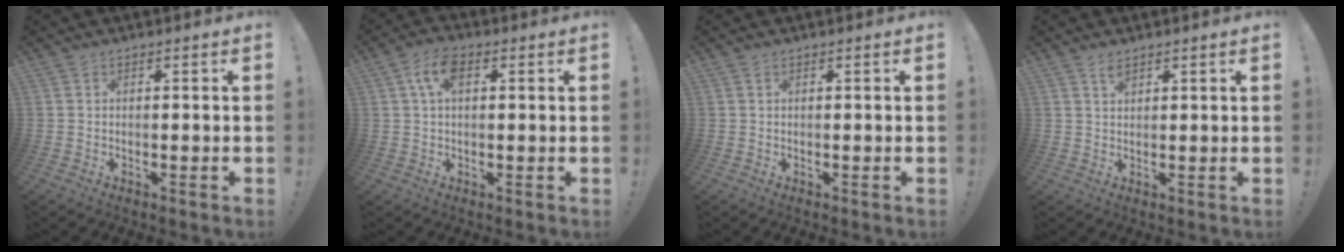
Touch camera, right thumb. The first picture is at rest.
{"total": 6.5, "force": [2.1, 3.6, 5.1], "torque": [-0.092, 0.002, 0.035]}
{"total": 0.0}
{"total": 2.3, "force": [1.9, 0.8, 1.2], "torque": [-0.004, -0.016, 0.030]}